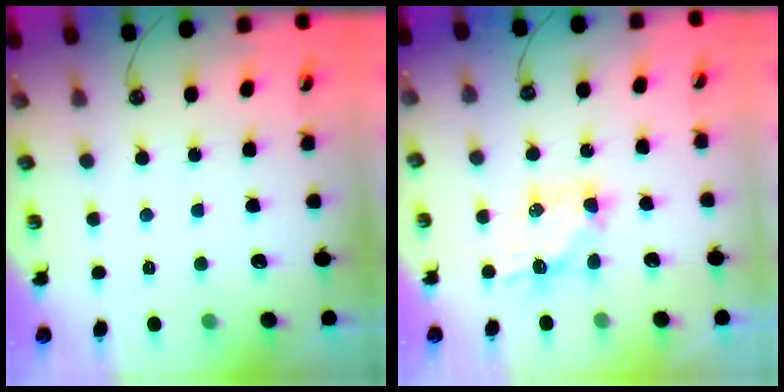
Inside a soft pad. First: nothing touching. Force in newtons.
{"total": 5.8, "press": 5.8, "slide": 0.4}